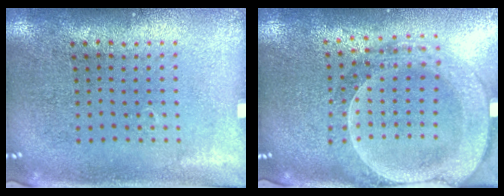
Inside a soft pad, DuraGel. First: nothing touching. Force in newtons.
{"total": 2.6, "press": 2.3, "slide": 1.2}